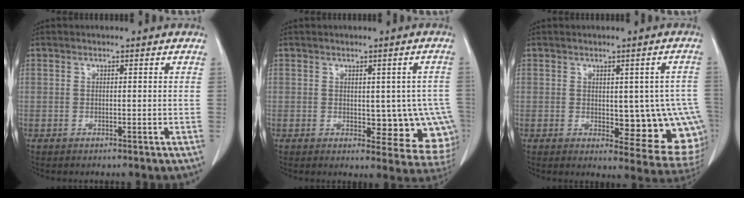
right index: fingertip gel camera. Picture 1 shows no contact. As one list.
[{"total": 9.4, "force": [-1.1, 4.9, 8.0], "torque": [-0.066, 0.006, -0.003]}, {"total": 12.0, "force": [-0.9, 4.9, 10.9], "torque": [-0.097, 0.001, 0.000]}]